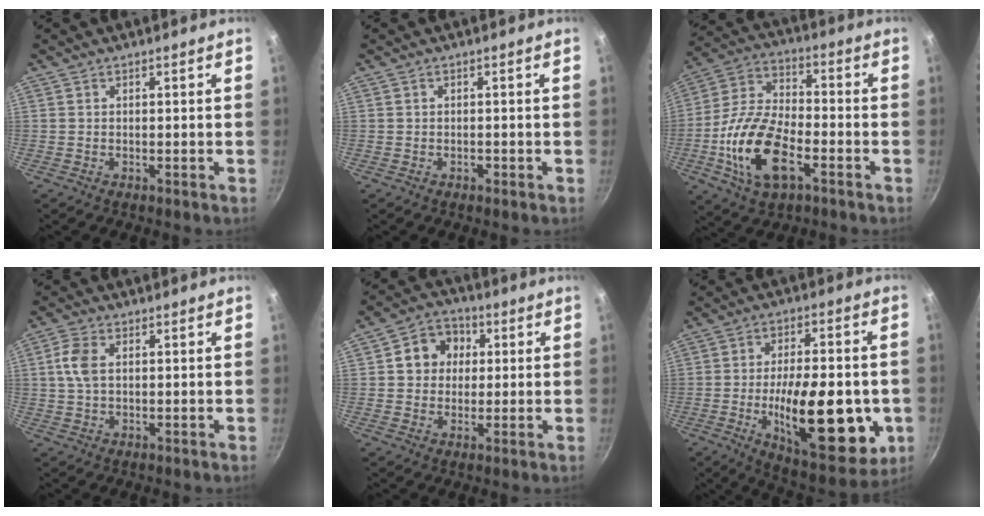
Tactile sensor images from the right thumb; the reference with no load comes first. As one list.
[{"total": 0.8, "force": [-0.4, 0.5, 0.4], "torque": [-0.004, 0.003, -0.006]}, {"total": 17.4, "force": [-5.8, 9.0, 13.7], "torque": [-0.260, 0.030, -0.119]}, {"total": 5.0, "force": [1.0, 3.0, 4.0], "torque": [-0.084, 0.008, 0.016]}, {"total": 8.4, "force": [1.8, 7.4, 3.6], "torque": [-0.019, 0.011, 0.016]}, {"total": 24.1, "force": [-4.8, 10.1, 21.3], "torque": [-0.291, -0.001, -0.063]}]